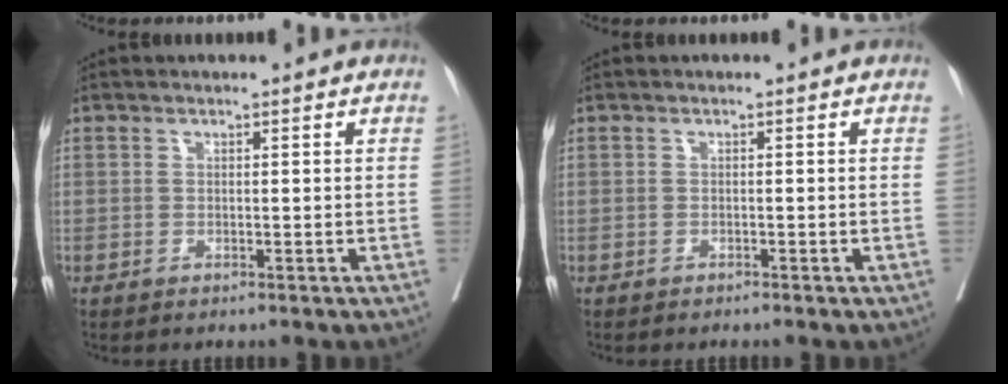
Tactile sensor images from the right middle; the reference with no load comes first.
{"total": 0.0}